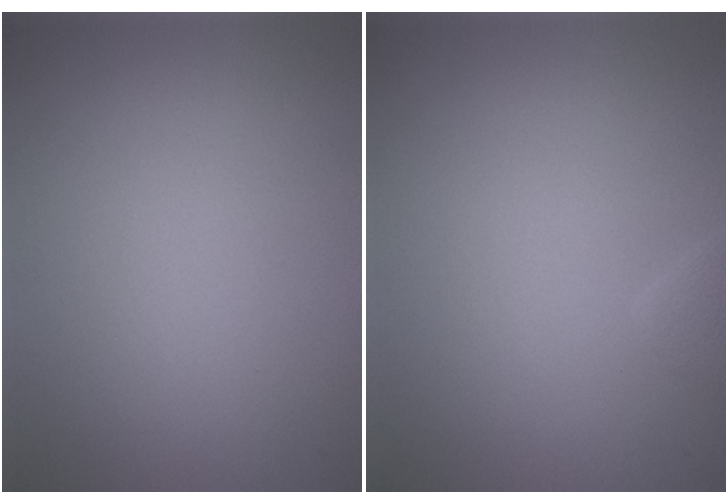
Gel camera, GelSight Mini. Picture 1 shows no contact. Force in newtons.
{"total": 0.8, "press": 0.8, "slide": 0.1}